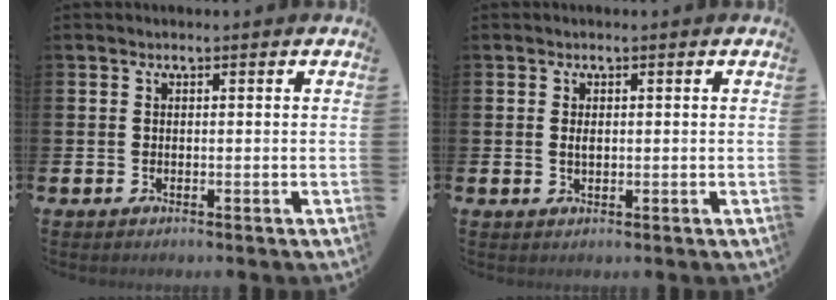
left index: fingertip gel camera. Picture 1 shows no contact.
{"total": 0.9, "force": [0.2, 0.4, 0.7], "torque": [0.001, -0.003, -0.001]}